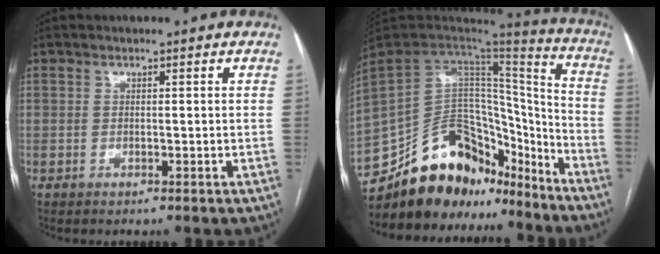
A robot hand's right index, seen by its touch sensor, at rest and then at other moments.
{"total": 23.5, "force": [-19.3, 10.5, 8.4], "torque": [-0.183, 0.037, -0.308]}